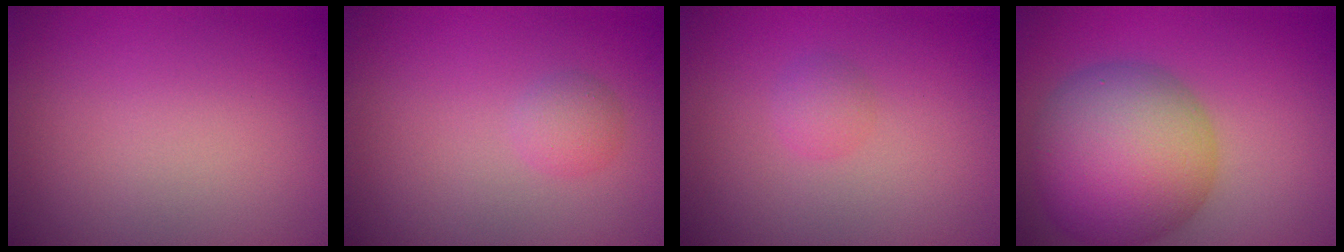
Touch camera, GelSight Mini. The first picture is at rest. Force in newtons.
{"total": 1.3, "press": 1.3, "slide": 0.0}
{"total": 1.1, "press": 1.1, "slide": 0.0}
{"total": 10.2, "press": 10.2, "slide": 0.1}